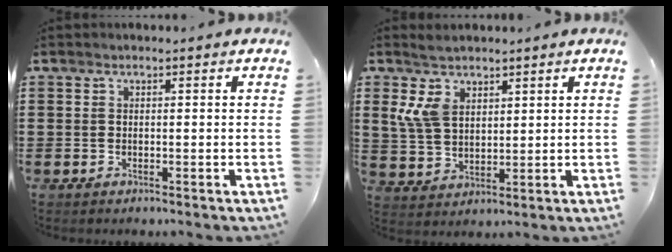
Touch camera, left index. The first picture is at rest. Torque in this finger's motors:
{"motor_torque": [1.39, -0.49, 0.44, 0.18]}